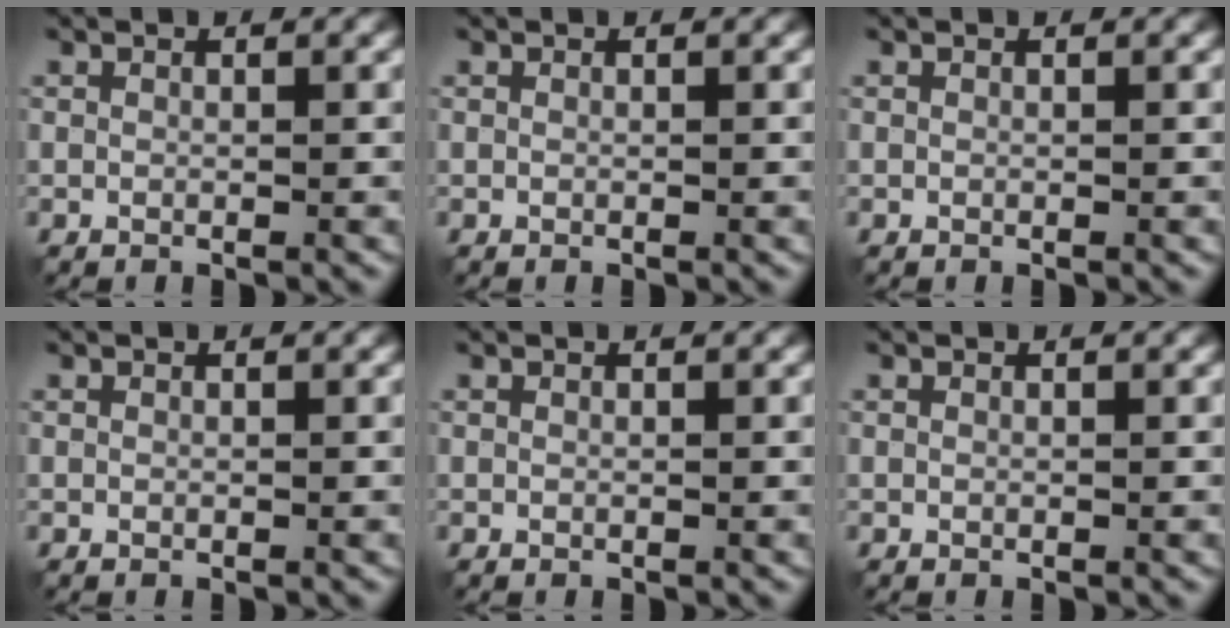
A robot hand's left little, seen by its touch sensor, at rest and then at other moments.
{"total": 0.0}
{"total": 0.0}
{"total": 0.0}
{"total": 0.0}
{"total": 0.0}